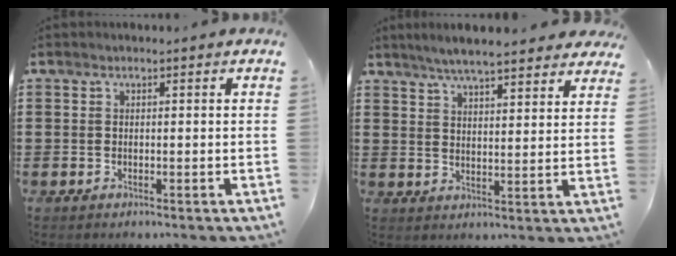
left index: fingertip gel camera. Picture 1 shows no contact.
{"total": 5.6, "force": [5.2, 0.3, 2.1], "torque": [-0.057, -0.014, 0.094]}